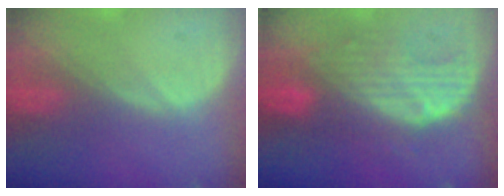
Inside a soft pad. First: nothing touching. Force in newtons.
{"total": 8.9, "press": 8.3, "slide": 3.2}